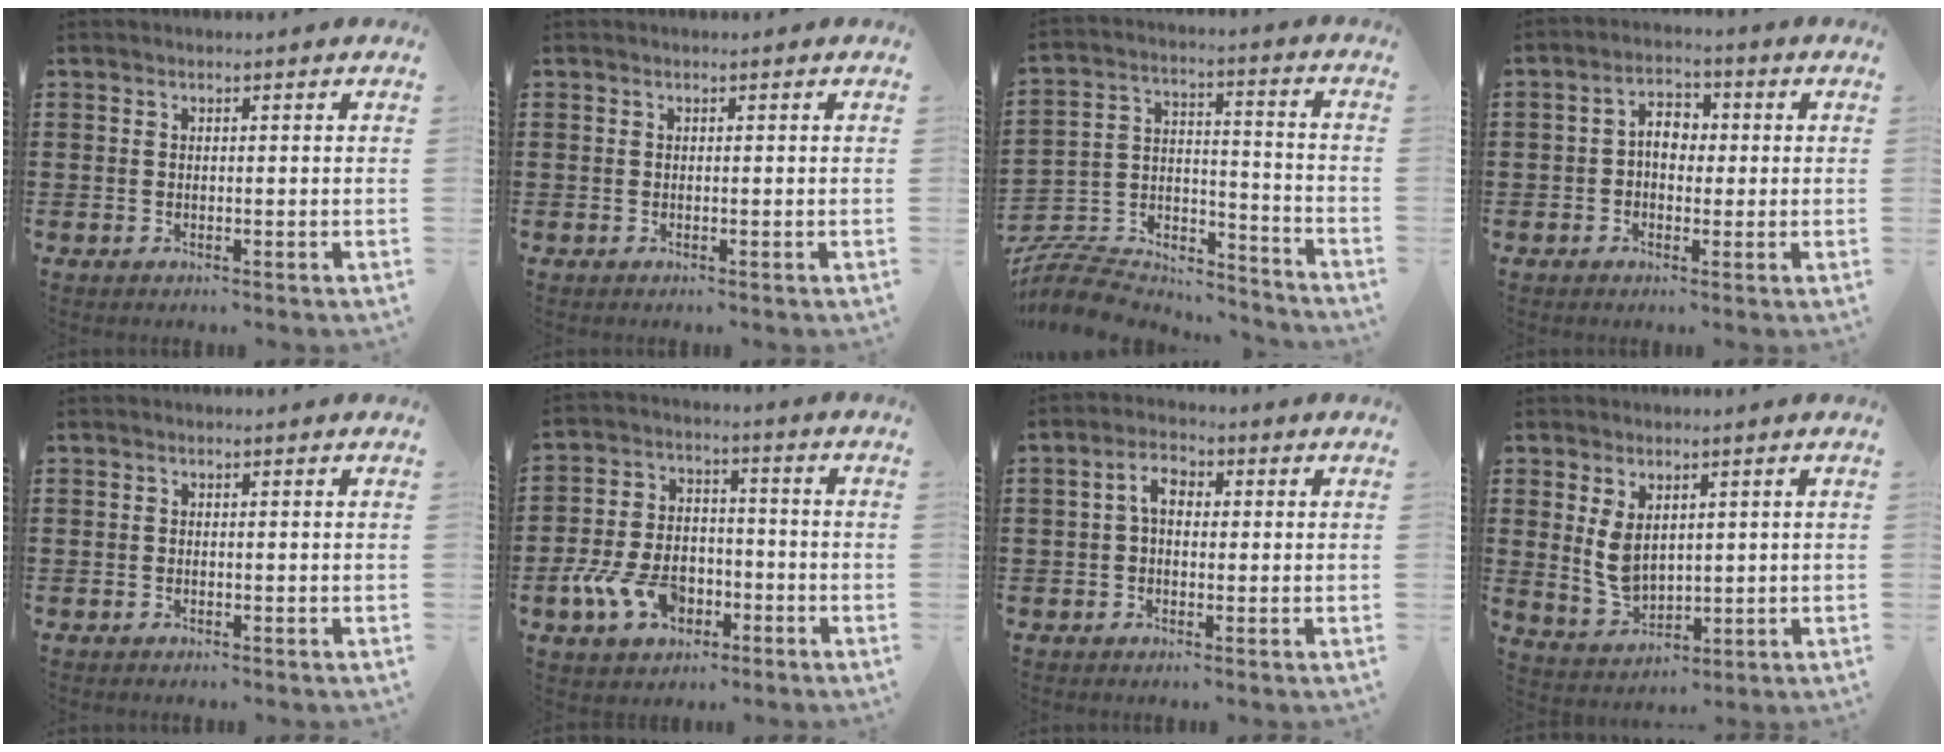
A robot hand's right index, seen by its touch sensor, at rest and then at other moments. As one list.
[{"total": 0.0}, {"total": 8.6, "force": [-7.9, 2.8, 1.9], "torque": [-0.049, 0.015, -0.160]}, {"total": 3.8, "force": [-0.2, 2.6, 2.7], "torque": [-0.049, 0.008, -0.008]}, {"total": 0.0}, {"total": 8.9, "force": [-3.7, 6.0, 5.5], "torque": [-0.136, 0.013, -0.070]}, {"total": 3.6, "force": [0.1, 2.2, 2.9], "torque": [-0.059, 0.012, -0.001]}, {"total": 5.3, "force": [1.7, 3.3, 3.7], "torque": [-0.094, -0.001, 0.030]}]